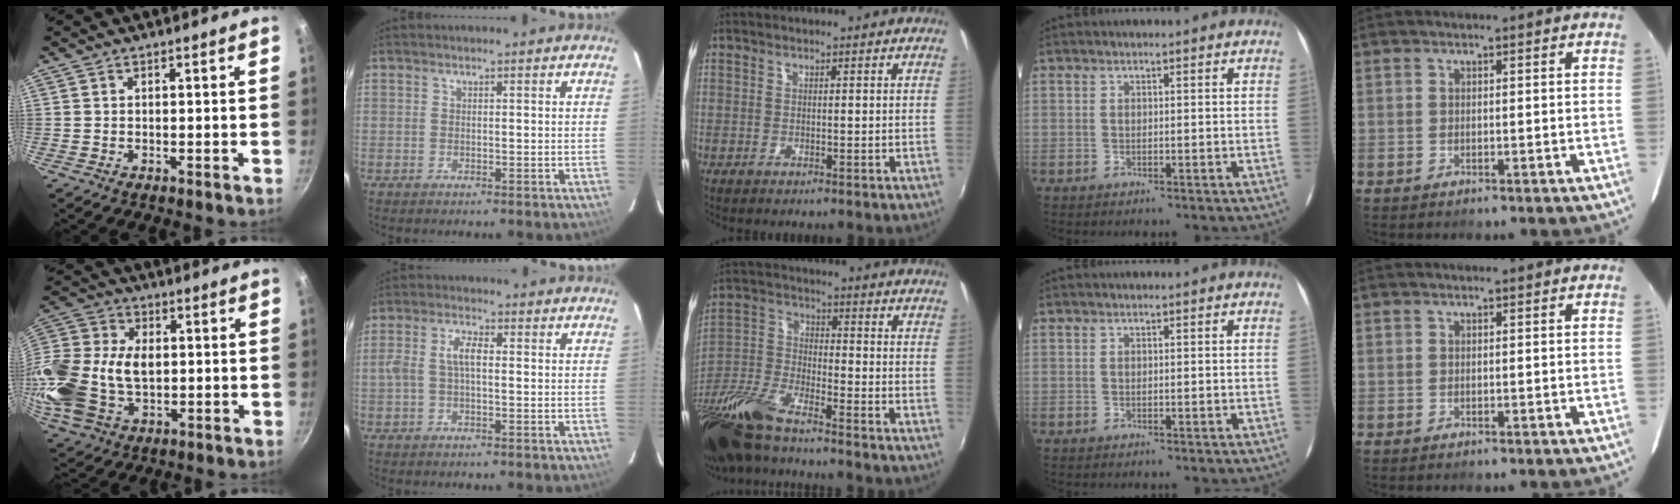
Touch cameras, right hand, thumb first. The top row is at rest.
{"thumb": {"total": 20.2, "force": [-0.5, 13.7, 14.9], "torque": [-0.307, 0.022, -0.010]}, "index": {"total": 4.4, "force": [-0.2, 1.8, 4.0], "torque": [-0.083, 0.013, -0.004]}, "middle": {"total": 16.7, "force": [-12.6, 3.8, 10.3], "torque": [-0.232, -0.034, -0.255]}}